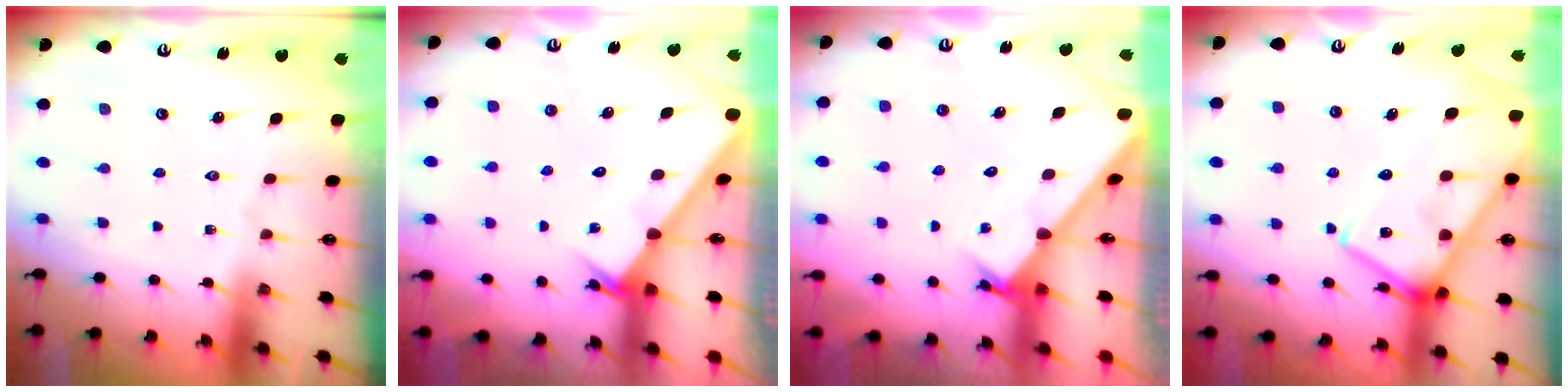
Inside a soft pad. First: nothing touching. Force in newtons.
{"total": 2.2, "press": 2.2, "slide": 0.2}
{"total": 1.9, "press": 1.9, "slide": 0.1}
{"total": 18.3, "press": 18.2, "slide": 1.7}